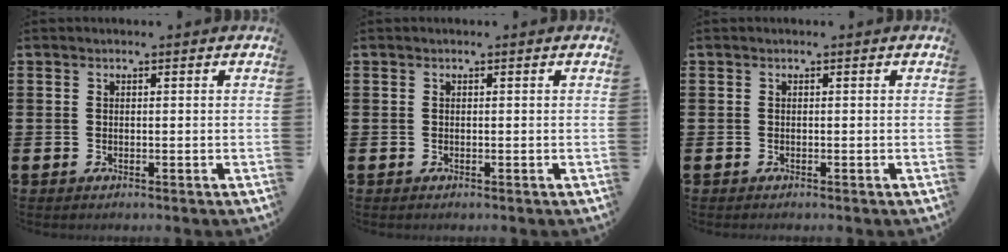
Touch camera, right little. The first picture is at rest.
{"total": 0.0}
{"total": 0.0}